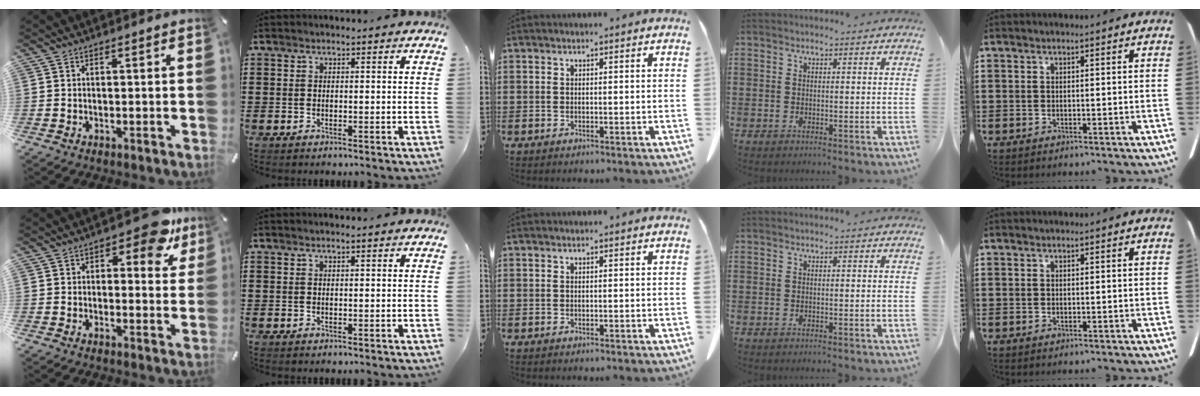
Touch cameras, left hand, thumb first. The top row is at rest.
{"thumb": {"total": 10.5, "force": [6.1, 5.1, 6.9], "torque": [-0.072, -0.032, 0.099]}, "index": {"total": 0.6, "force": [0.4, 0.0, 0.5], "torque": [-0.009, 0.000, 0.008]}}